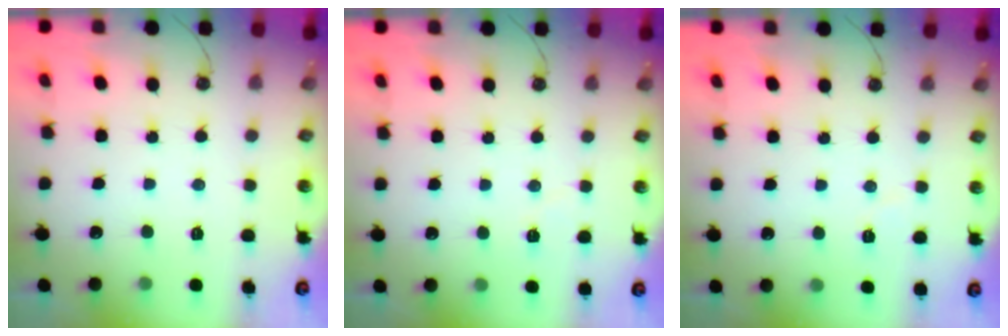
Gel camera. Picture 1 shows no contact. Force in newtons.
{"total": 4.7, "press": 3.8, "slide": 2.8}
{"total": 3.1, "press": 2.7, "slide": 1.5}